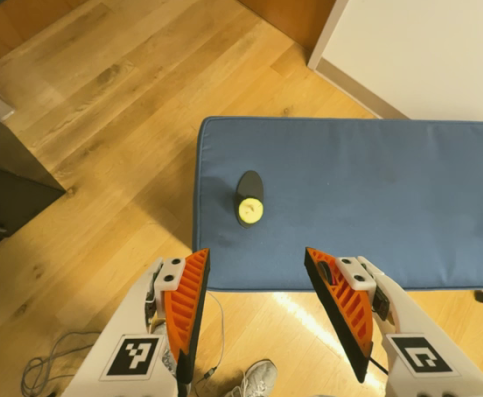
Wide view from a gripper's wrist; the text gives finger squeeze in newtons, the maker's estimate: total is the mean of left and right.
{"total": 0.0}